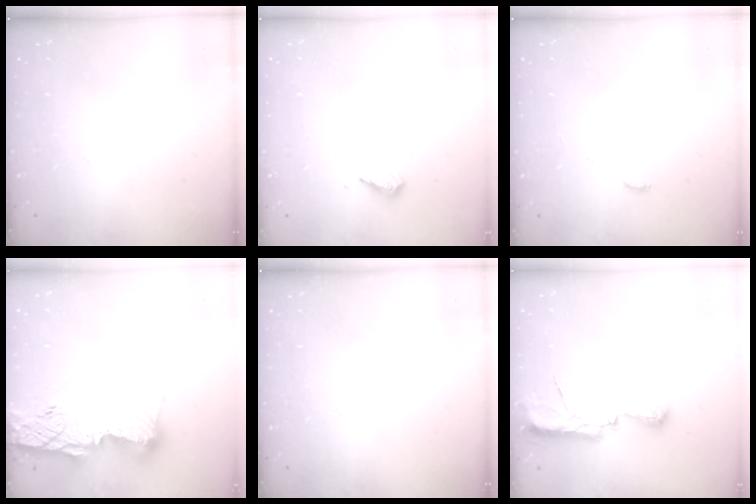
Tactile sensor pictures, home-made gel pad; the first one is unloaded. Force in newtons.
{"total": 5.8, "press": 5.6, "slide": 1.3}
{"total": 3.3, "press": 1.6, "slide": 2.9}
{"total": 12.9, "press": 12.9, "slide": 1.2}
{"total": 0.0}
{"total": 8.8, "press": 8.2, "slide": 3.2}